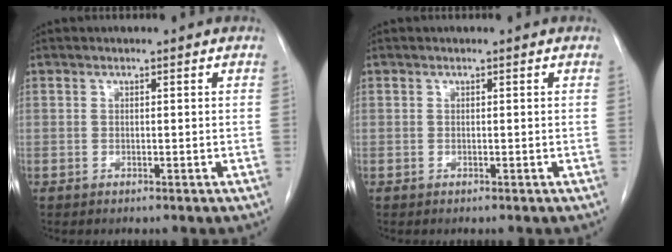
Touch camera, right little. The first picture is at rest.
{"total": 0.0}